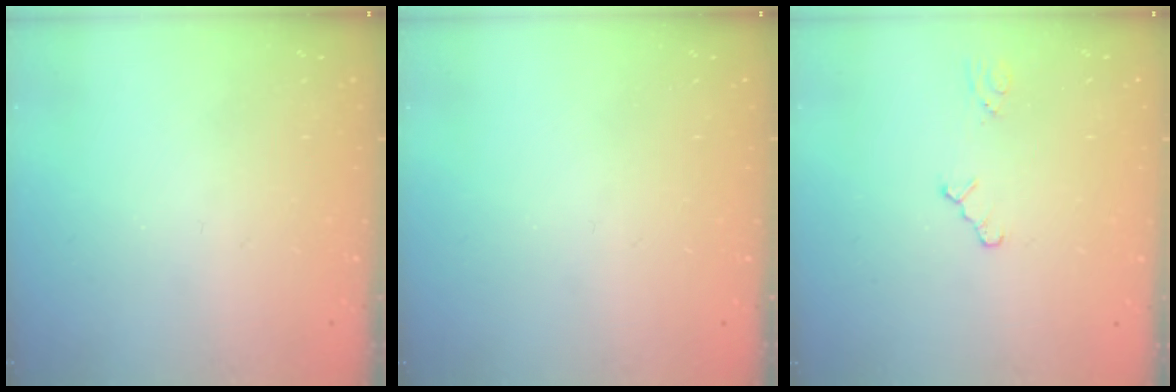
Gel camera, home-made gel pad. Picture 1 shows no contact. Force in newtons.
{"total": 0.0}
{"total": 1.6, "press": 1.6, "slide": 0.3}